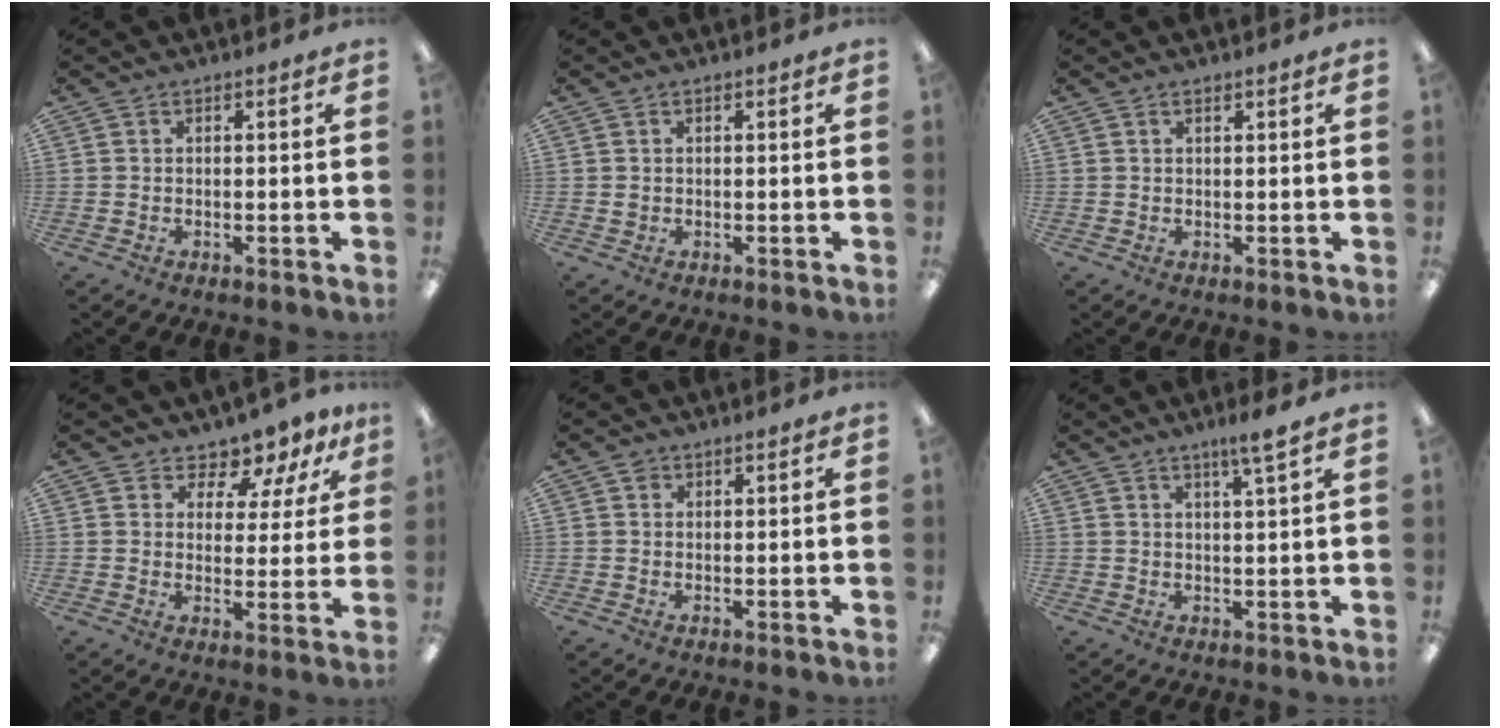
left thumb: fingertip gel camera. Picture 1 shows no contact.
{"total": 0.6, "force": [0.2, 0.6, 0.0], "torque": [-0.001, 0.004, 0.002]}
{"total": 0.5, "force": [0.5, 0.2, 0.0], "torque": [-0.003, 0.001, 0.009]}
{"total": 6.7, "force": [5.7, 3.3, 1.3], "torque": [-0.020, -0.048, 0.103]}
{"total": 0.7, "force": [0.4, 0.6, -0.1], "torque": [0.001, 0.002, 0.008]}
{"total": 4.0, "force": [2.8, 0.0, 2.9], "torque": [-0.054, -0.006, 0.046]}